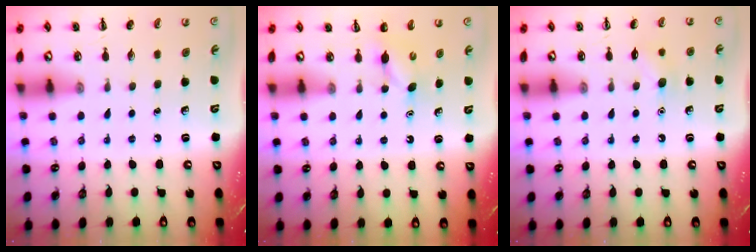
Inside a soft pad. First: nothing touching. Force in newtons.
{"total": 3.2, "press": 3.1, "slide": 0.8}
{"total": 6.7, "press": 6.5, "slide": 1.7}